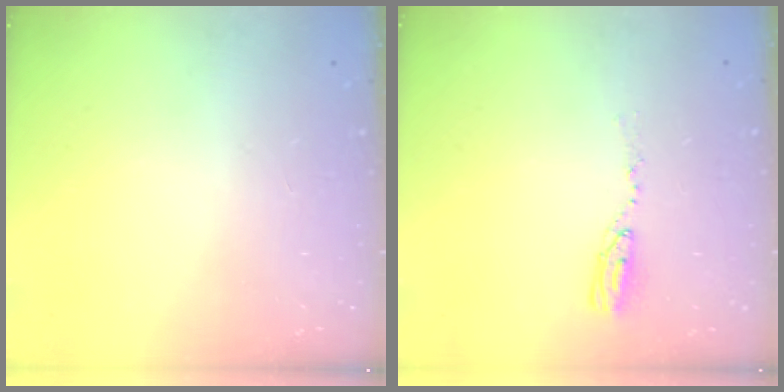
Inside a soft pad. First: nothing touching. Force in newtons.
{"total": 4.8, "press": 4.7, "slide": 0.4}